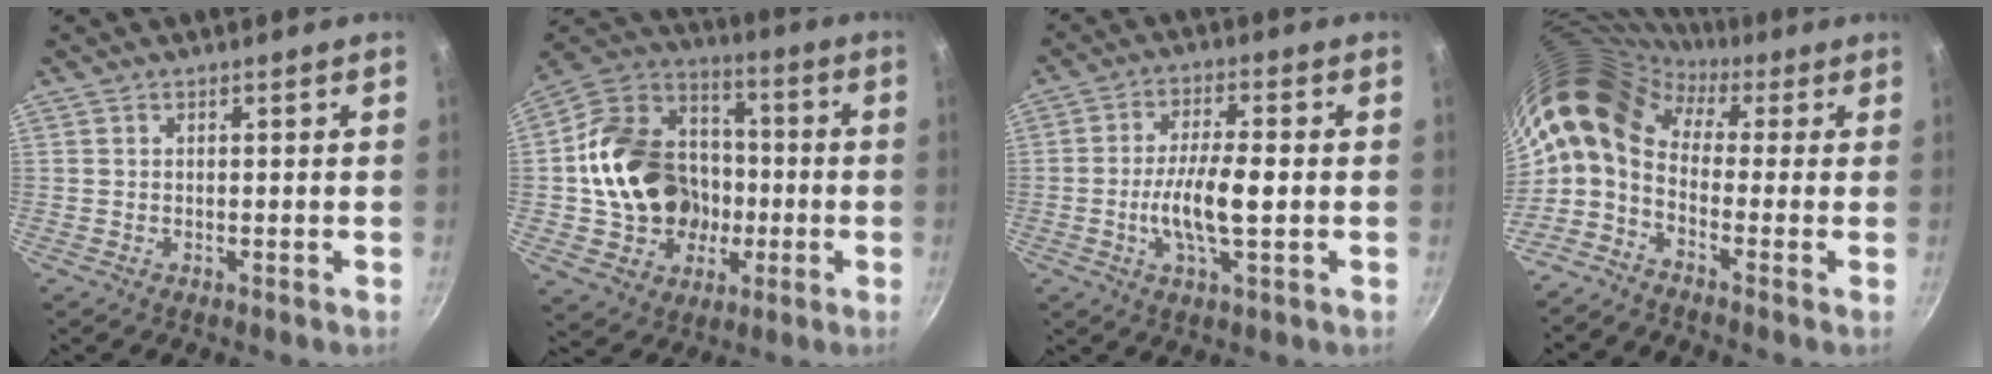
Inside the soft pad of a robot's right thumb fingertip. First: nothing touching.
{"total": 21.4, "force": [-2.1, 17.9, 11.6], "torque": [-0.171, 0.047, -0.029]}
{"total": 9.5, "force": [-1.2, 2.9, 9.0], "torque": [-0.170, 0.013, -0.027]}
{"total": 12.7, "force": [1.8, 8.0, 9.6], "torque": [-0.178, 0.023, 0.010]}